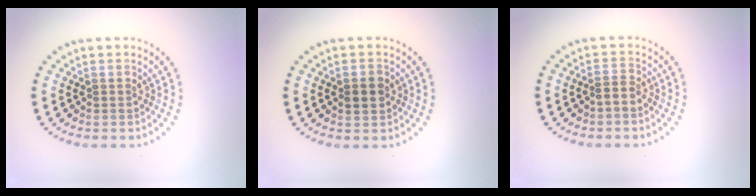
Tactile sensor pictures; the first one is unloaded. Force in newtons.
{"total": 1.7, "press": 1.7, "slide": 0.1}
{"total": 1.4, "press": 1.2, "slide": 0.8}